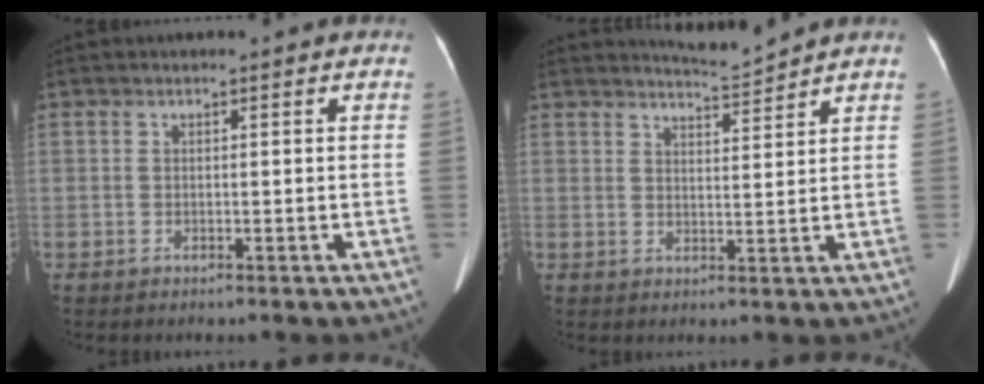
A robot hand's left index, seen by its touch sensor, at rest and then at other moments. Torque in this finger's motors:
{"motor_torque": [0.30, -0.51, -0.02, -0.01]}